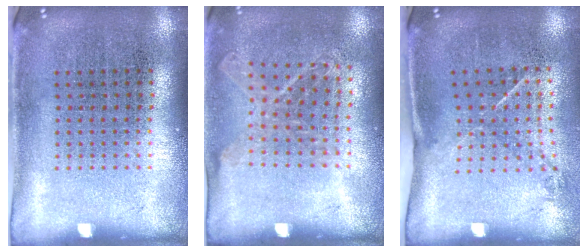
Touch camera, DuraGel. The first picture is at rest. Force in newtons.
{"total": 1.1, "press": 1.0, "slide": 0.5}
{"total": 1.5, "press": 1.0, "slide": 1.1}